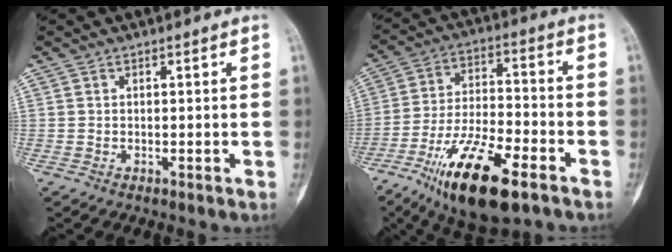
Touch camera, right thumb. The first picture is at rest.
{"total": 18.1, "force": [-10.1, 5.9, 13.8], "torque": [-0.249, 0.040, -0.175]}